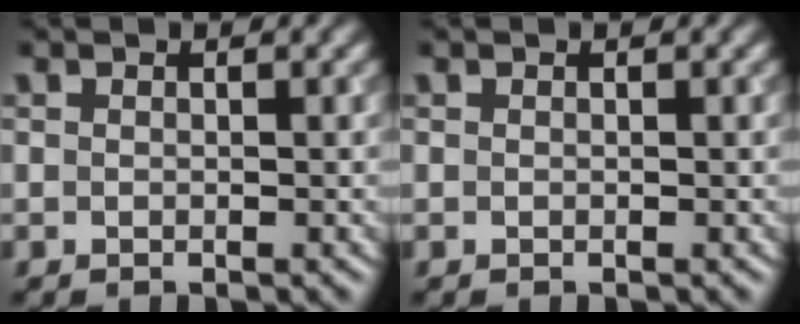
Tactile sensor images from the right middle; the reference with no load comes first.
{"total": 0.0}